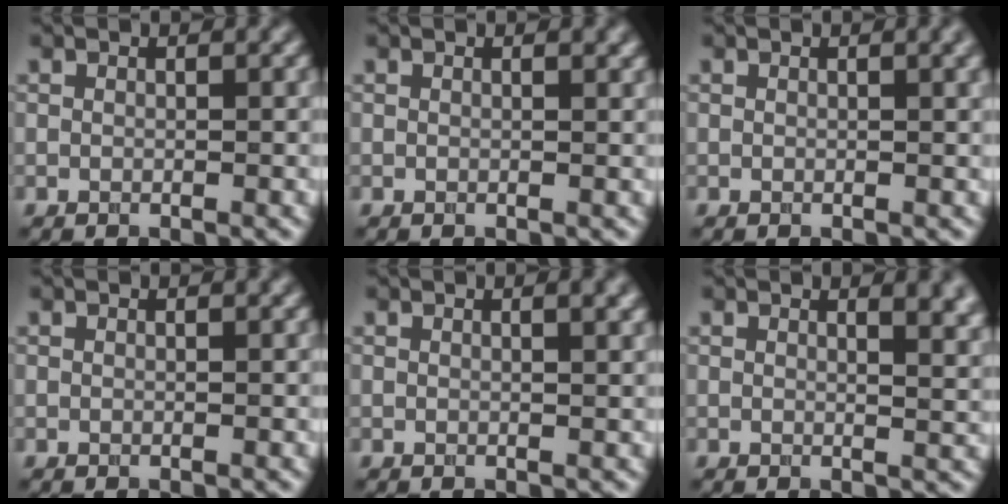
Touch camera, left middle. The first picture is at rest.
{"total": 0.7, "force": [0.5, 0.2, 0.5], "torque": [-0.005, 0.003, 0.007]}
{"total": 1.6, "force": [0.7, 0.5, 1.4], "torque": [-0.014, 0.006, 0.007]}
{"total": 0.0}
{"total": 2.0, "force": [0.9, 0.6, 1.6], "torque": [-0.015, 0.004, 0.010]}
{"total": 5.1, "force": [2.5, 2.3, 3.8], "torque": [-0.016, 0.008, 0.029]}